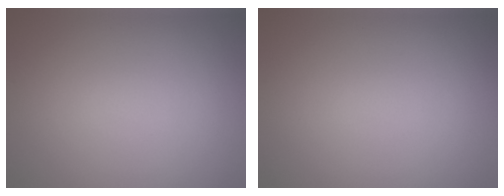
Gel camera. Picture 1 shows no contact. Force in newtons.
{"total": 0.0}